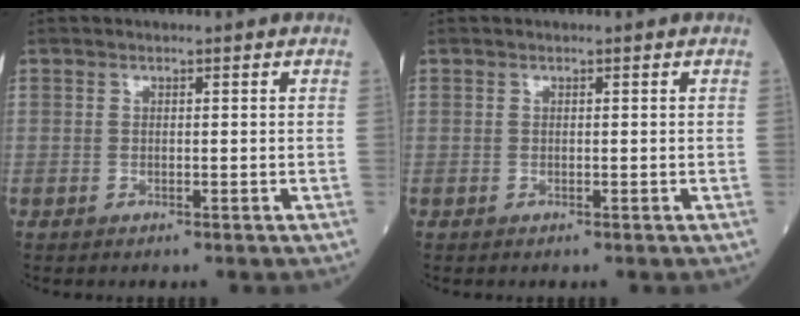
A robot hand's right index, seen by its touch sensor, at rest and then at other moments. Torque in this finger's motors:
{"motor_torque": [0.00, 0.00, 0.00, -0.01]}